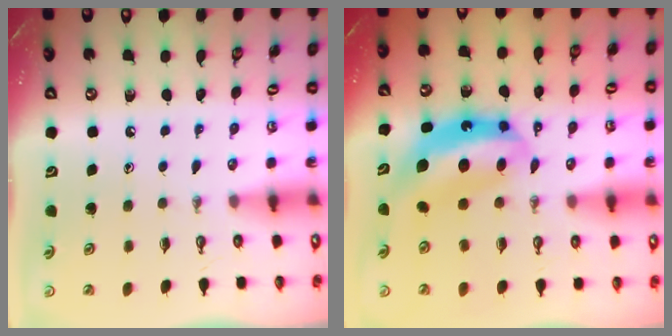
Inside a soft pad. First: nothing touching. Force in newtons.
{"total": 7.9, "press": 7.9, "slide": 0.5}